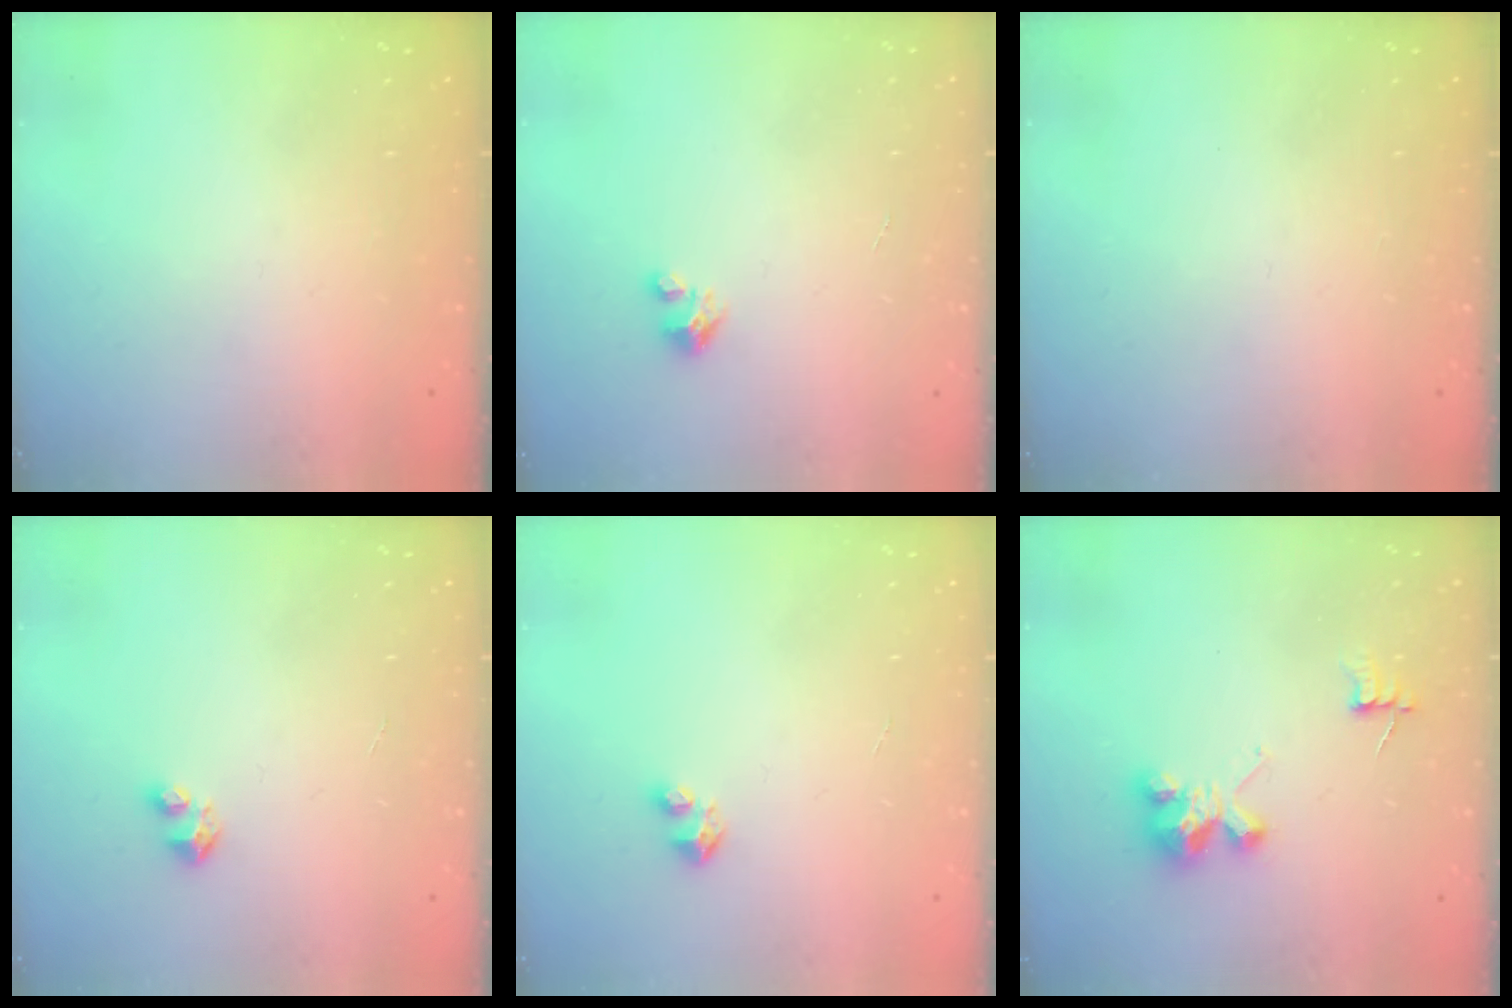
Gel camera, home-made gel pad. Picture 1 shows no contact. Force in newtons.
{"total": 3.6, "press": 3.5, "slide": 0.2}
{"total": 0.0}
{"total": 3.0, "press": 2.9, "slide": 0.2}
{"total": 3.0, "press": 2.9, "slide": 0.2}
{"total": 4.6, "press": 4.6, "slide": 0.3}